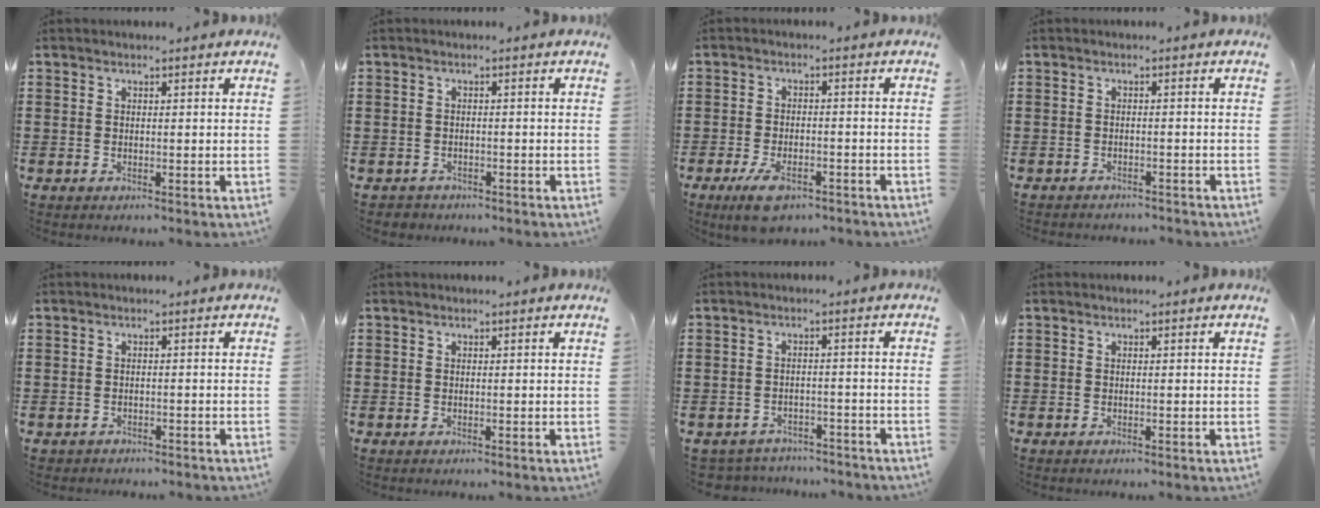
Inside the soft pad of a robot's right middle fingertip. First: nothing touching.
{"total": 1.1, "force": [-0.9, 0.5, -0.2], "torque": [0.000, 0.004, -0.023]}
{"total": 5.1, "force": [-3.5, 2.0, 3.1], "torque": [-0.064, 0.005, -0.065]}
{"total": 1.4, "force": [-1.4, 0.2, -0.1], "torque": [-0.004, 0.003, -0.031]}
{"total": 1.0, "force": [-0.9, 0.3, -0.1], "torque": [-0.002, 0.002, -0.021]}
{"total": 0.0}
{"total": 2.8, "force": [-2.8, 0.4, -0.3], "torque": [-0.003, 0.002, -0.062]}
{"total": 0.0}